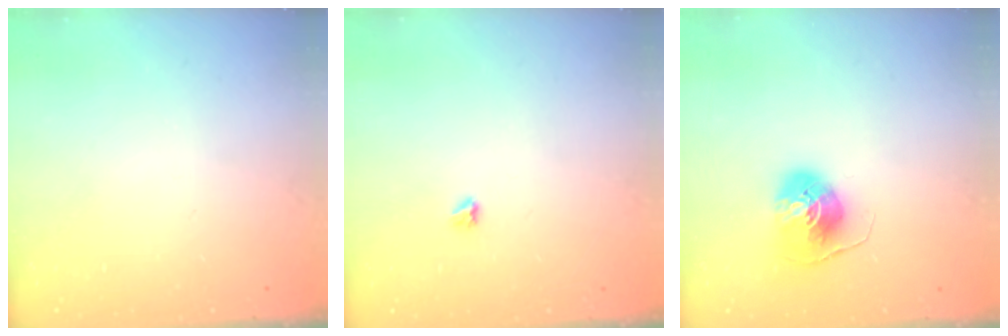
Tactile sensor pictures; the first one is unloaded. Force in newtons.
{"total": 2.9, "press": 2.9, "slide": 0.5}
{"total": 8.4, "press": 8.3, "slide": 0.7}